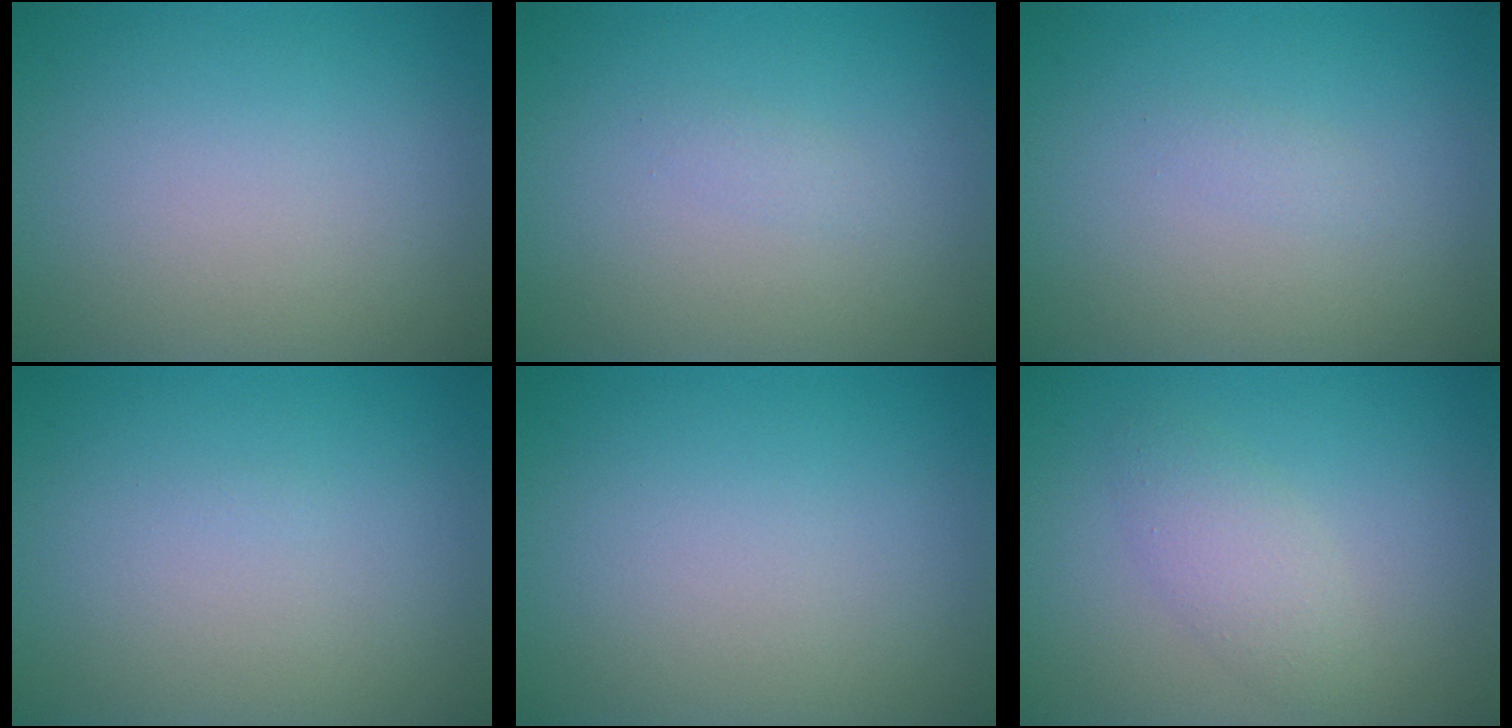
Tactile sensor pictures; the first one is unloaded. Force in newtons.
{"total": 0.6, "press": 0.6, "slide": 0.0}
{"total": 0.6, "press": 0.6, "slide": 0.0}
{"total": 0.0}
{"total": 0.0}
{"total": 2.2, "press": 2.2, "slide": 0.2}